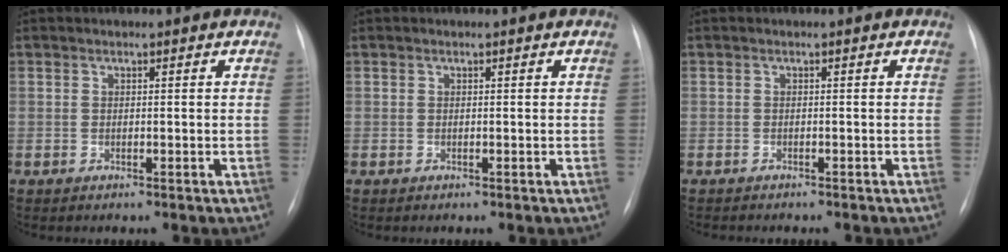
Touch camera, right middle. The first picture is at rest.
{"total": 0.0}
{"total": 3.4, "force": [-3.0, 0.8, 1.4], "torque": [-0.019, -0.005, -0.032]}